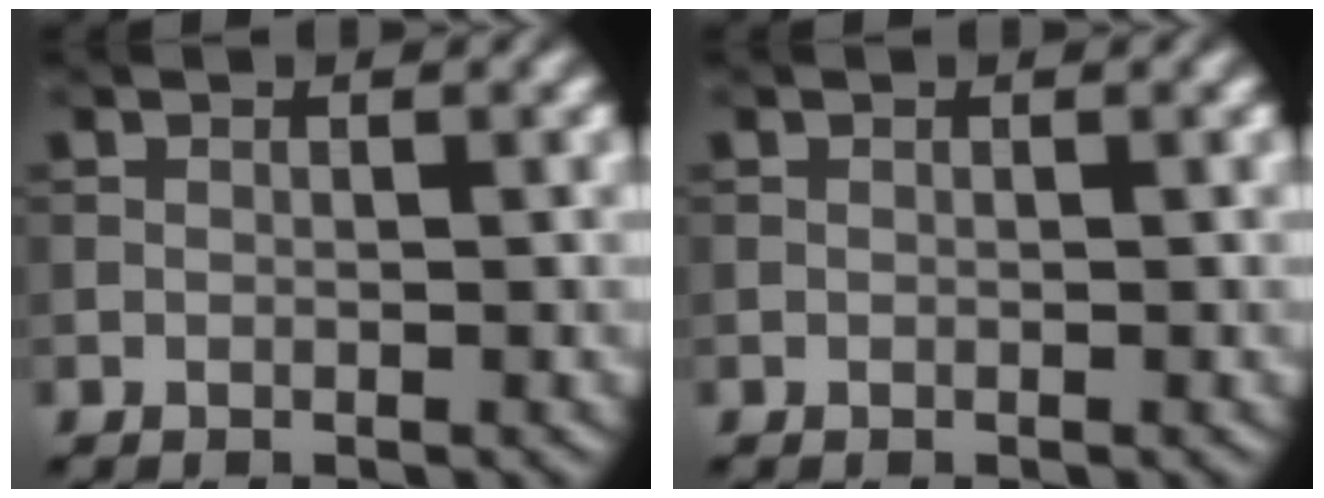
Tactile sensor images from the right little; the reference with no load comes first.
{"total": 0.0}